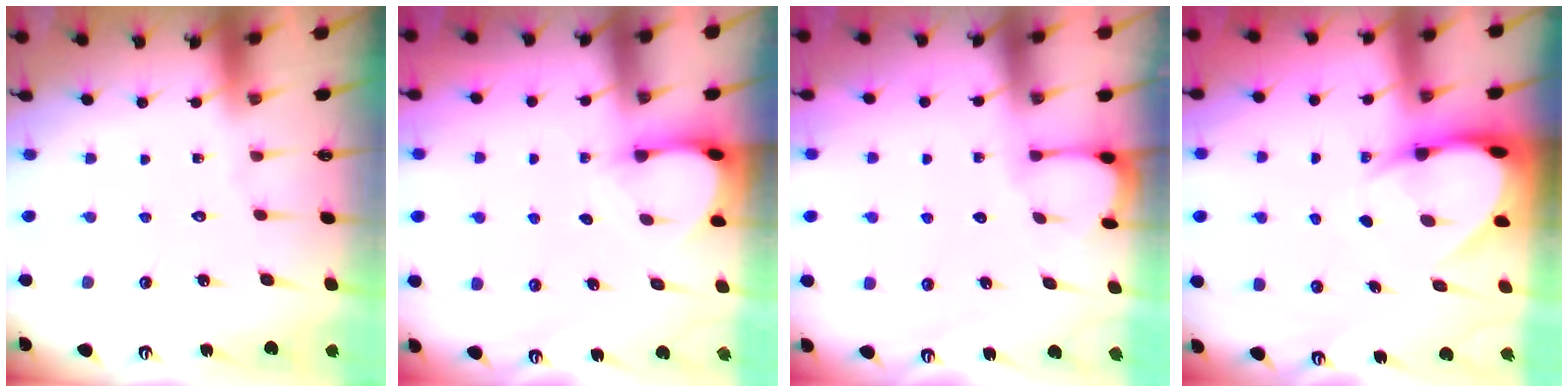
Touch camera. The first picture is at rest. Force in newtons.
{"total": 3.5, "press": 3.5, "slide": 0.2}
{"total": 1.7, "press": 1.7, "slide": 0.1}
{"total": 6.0, "press": 6.0, "slide": 0.6}